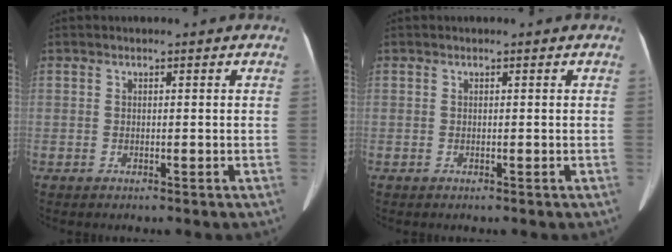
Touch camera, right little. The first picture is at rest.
{"total": 0.0}